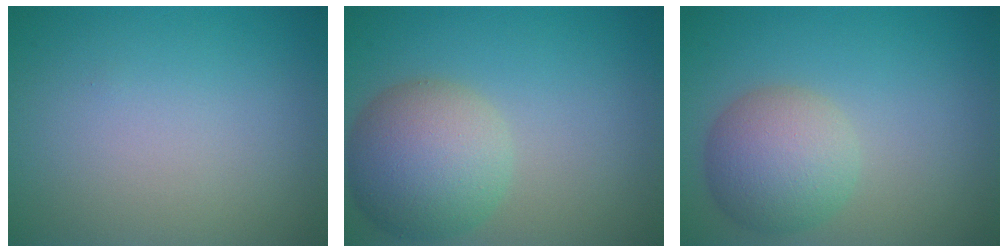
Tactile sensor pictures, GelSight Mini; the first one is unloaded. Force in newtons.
{"total": 6.9, "press": 6.9, "slide": 0.2}
{"total": 5.2, "press": 5.2, "slide": 0.2}